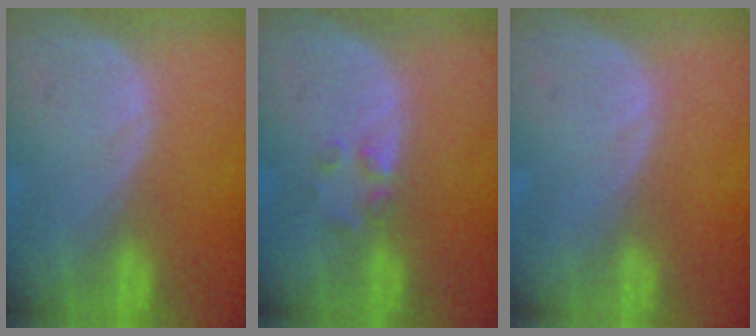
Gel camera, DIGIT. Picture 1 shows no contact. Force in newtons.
{"total": 2.0, "press": 1.9, "slide": 0.8}
{"total": 0.0}